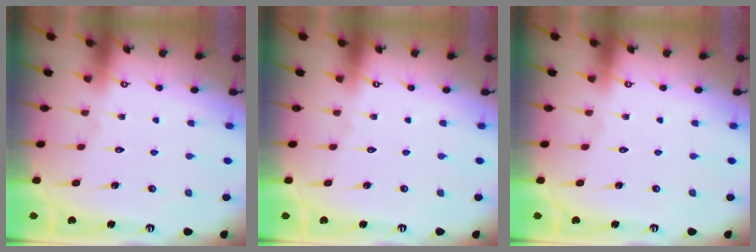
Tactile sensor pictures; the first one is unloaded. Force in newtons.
{"total": 0.0}
{"total": 0.0}